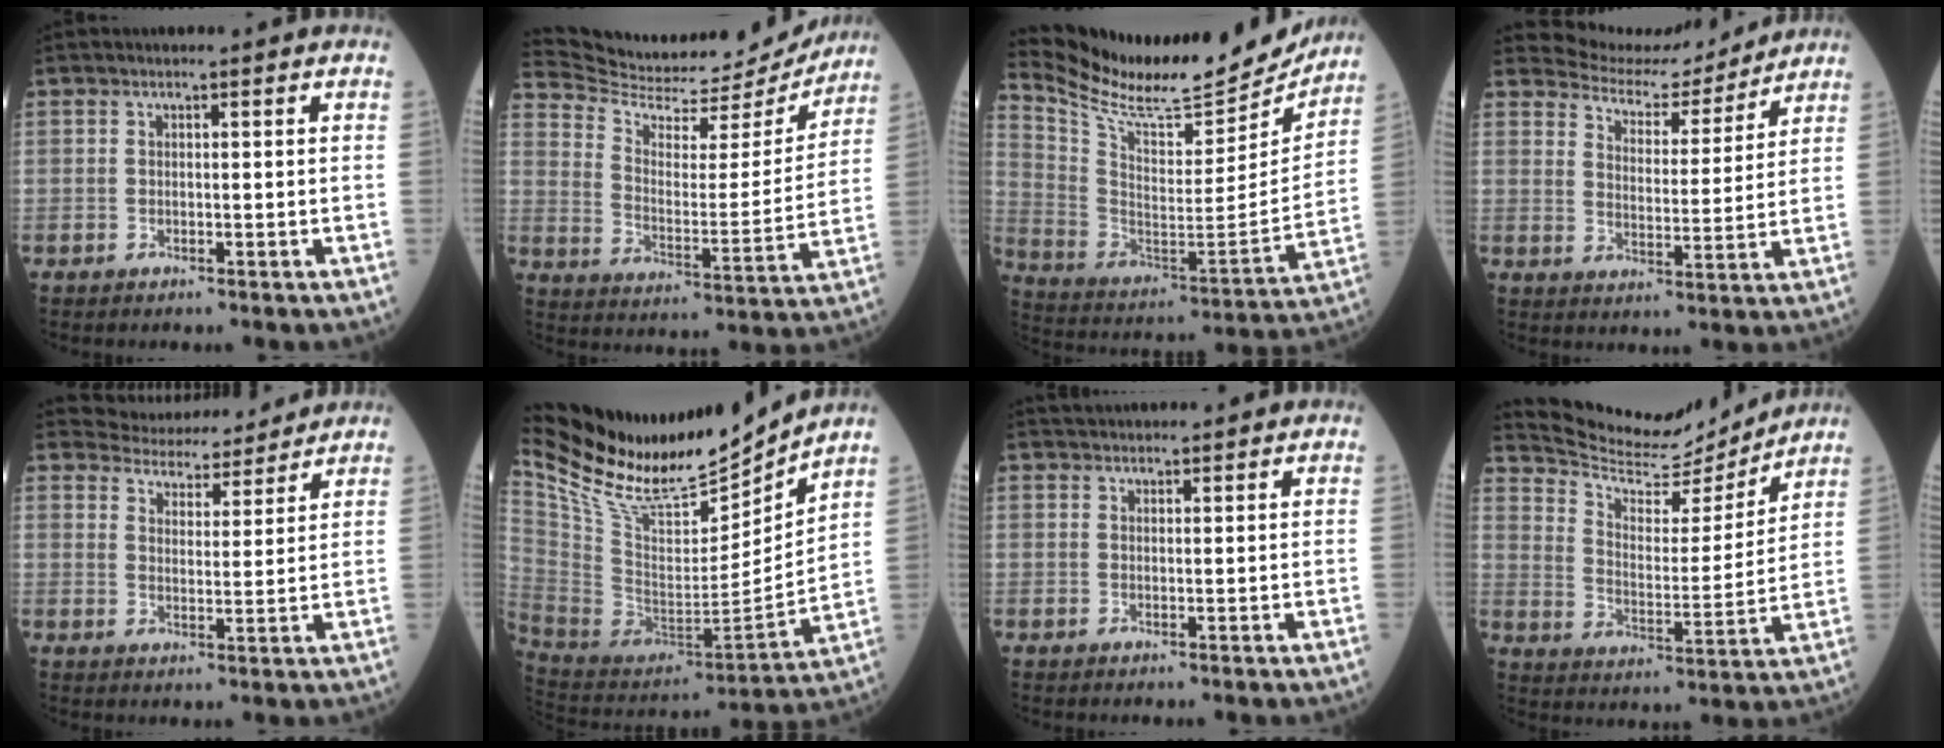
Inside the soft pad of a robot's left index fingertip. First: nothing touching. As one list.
[{"total": 20.4, "force": [19.9, 2.5, 4.1], "torque": [-0.080, -0.047, 0.288]}, {"total": 22.5, "force": [21.2, 3.0, 7.0], "torque": [-0.142, -0.054, 0.331]}, {"total": 9.4, "force": [9.3, 1.3, -0.1], "torque": [-0.010, 0.002, 0.143]}, {"total": 9.9, "force": [9.6, 2.0, 1.1], "torque": [-0.019, 0.010, 0.137]}, {"total": 25.8, "force": [22.6, 4.1, 11.7], "torque": [-0.228, -0.027, 0.387]}, {"total": 4.6, "force": [4.4, 0.6, 1.1], "torque": [-0.016, 0.036, 0.068]}, {"total": 14.0, "force": [13.7, 1.5, 2.0], "torque": [-0.050, -0.010, 0.221]}]